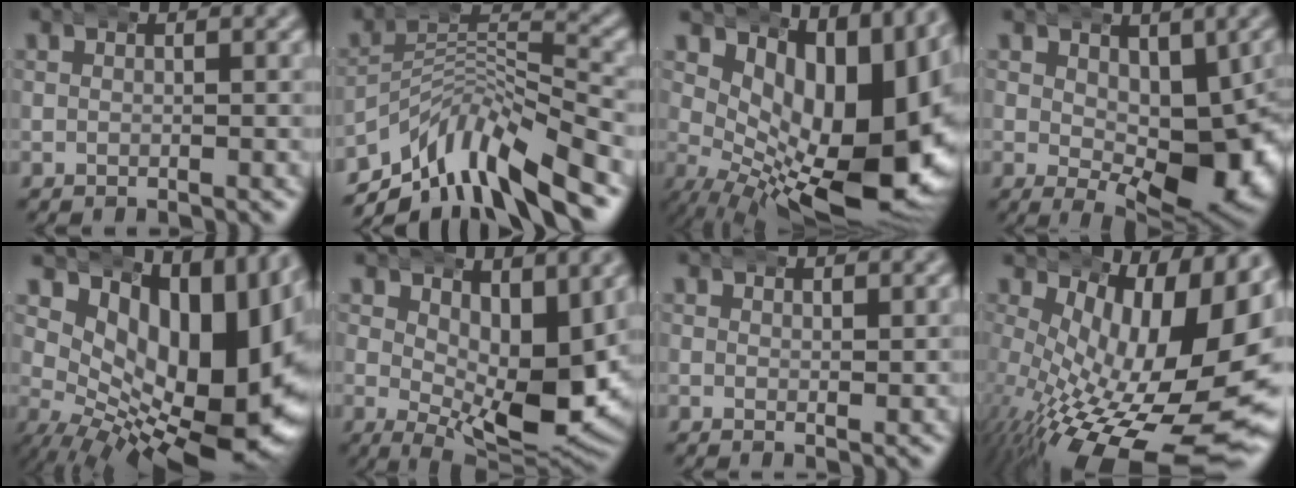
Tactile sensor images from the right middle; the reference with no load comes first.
{"total": 9.6, "force": [-5.0, 5.5, 6.1], "torque": [-0.068, 0.007, -0.097]}
{"total": 16.7, "force": [1.5, 8.6, 14.2], "torque": [-0.199, -0.020, 0.038]}
{"total": 7.9, "force": [0.5, 3.8, 7.0], "torque": [-0.086, -0.030, 0.024]}
{"total": 18.0, "force": [2.6, 9.7, 15.0], "torque": [-0.205, -0.007, 0.050]}
{"total": 8.5, "force": [1.8, 3.1, 7.7], "torque": [-0.104, -0.028, 0.038]}
{"total": 1.1, "force": [1.1, 0.1, 0.0], "torque": [0.010, 0.002, 0.019]}
{"total": 14.6, "force": [-1.6, 7.3, 12.6], "torque": [-0.188, -0.031, -0.001]}